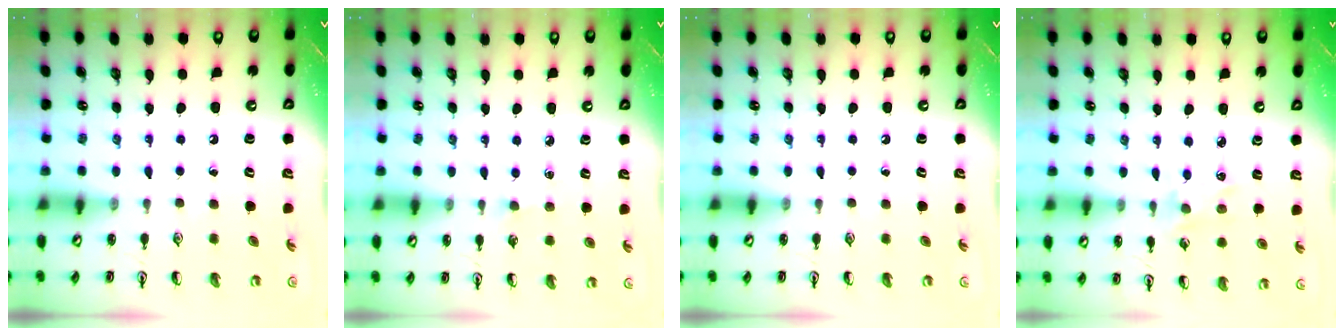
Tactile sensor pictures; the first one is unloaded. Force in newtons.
{"total": 2.7, "press": 2.7, "slide": 0.4}
{"total": 0.0}
{"total": 2.3, "press": 2.2, "slide": 0.4}